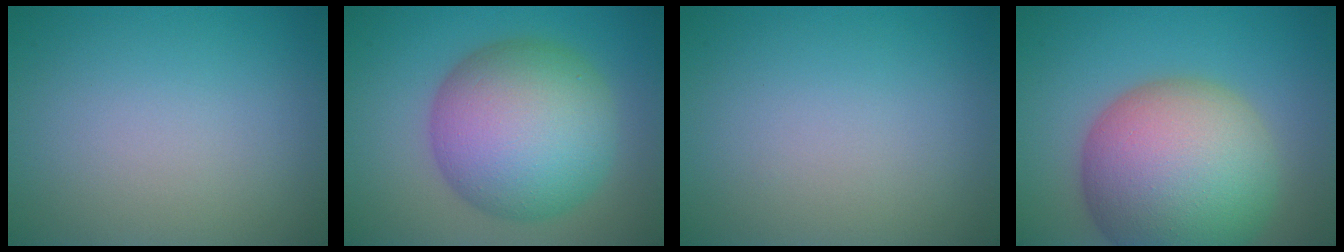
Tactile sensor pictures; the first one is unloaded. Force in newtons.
{"total": 12.2, "press": 12.1, "slide": 0.2}
{"total": 0.0}
{"total": 14.7, "press": 14.7, "slide": 0.9}